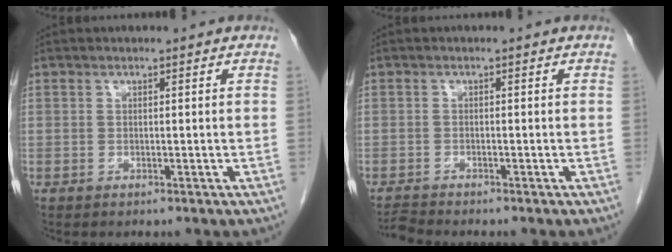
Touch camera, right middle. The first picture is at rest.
{"total": 1.6, "force": [-1.5, -0.6, -0.1], "torque": [-0.004, -0.012, -0.028]}